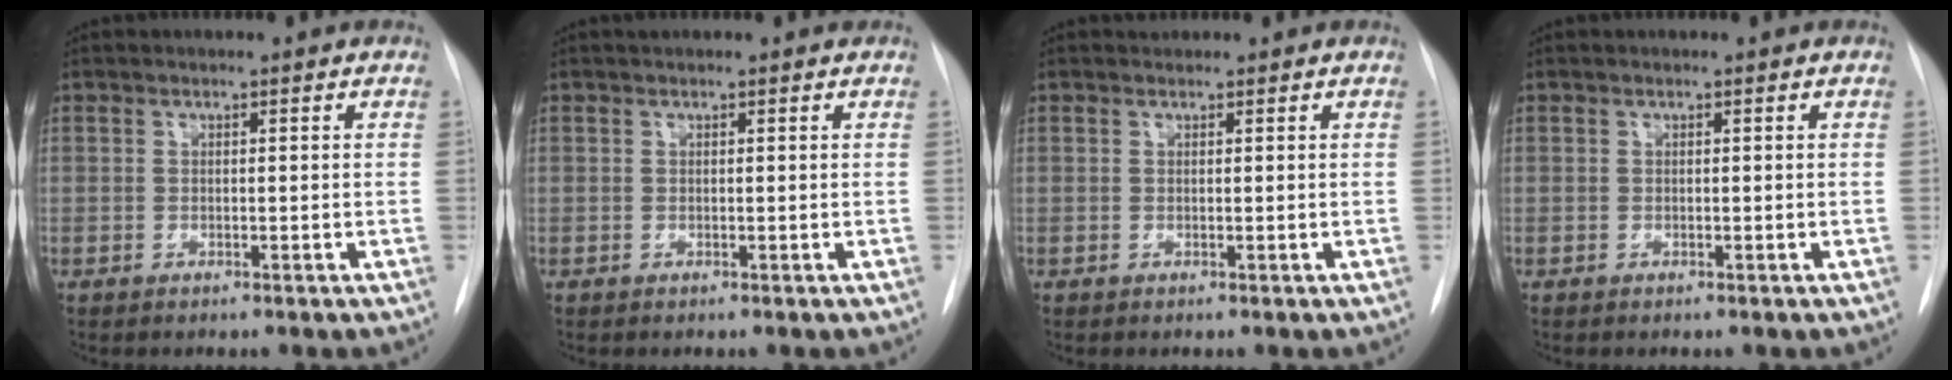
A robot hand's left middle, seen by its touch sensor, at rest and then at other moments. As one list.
[{"total": 1.1, "force": [1.0, 0.3, 0.4], "torque": [-0.010, 0.019, 0.014]}, {"total": 0.5, "force": [0.4, 0.2, -0.1], "torque": [-0.004, 0.008, 0.008]}, {"total": 0.0}]